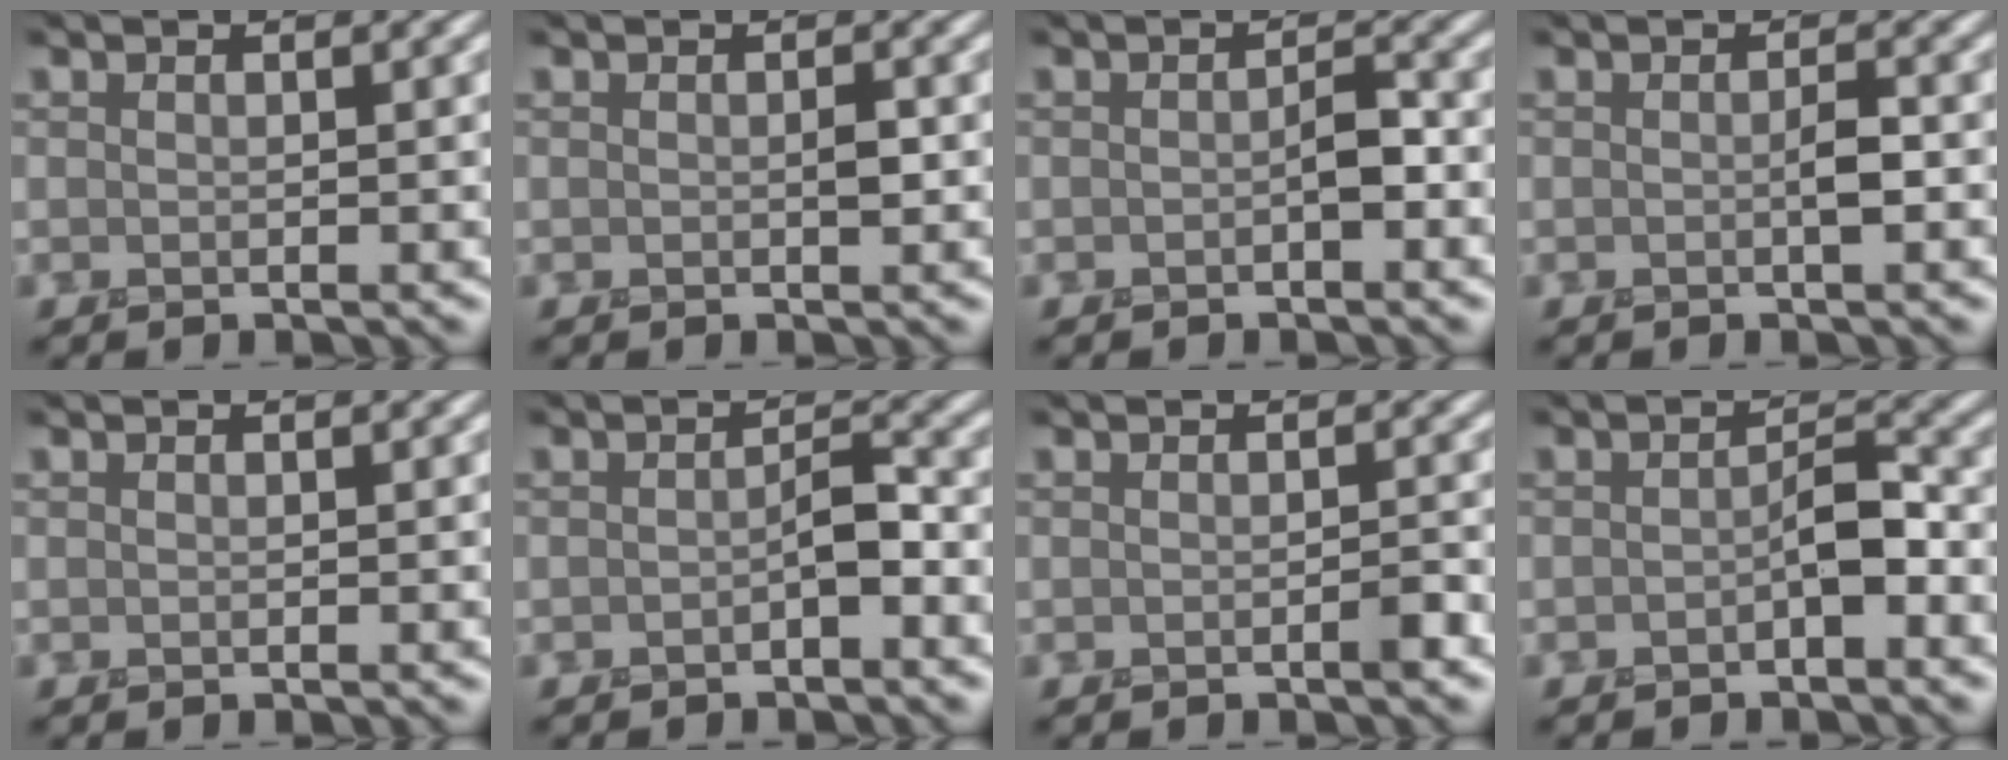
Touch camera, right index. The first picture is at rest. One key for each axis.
{"total": 0.6, "fx": 0.0, "fy": 0.1, "fz": 0.6, "tx": -0.014, "ty": 0.002, "tz": 0.000}
{"total": 1.3, "fx": -0.6, "fy": 0.4, "fz": 1.1, "tx": -0.022, "ty": 0.004, "tz": -0.011}
{"total": 1.0, "fx": -0.2, "fy": 0.0, "fz": 1.0, "tx": -0.021, "ty": 0.004, "tz": -0.005}
{"total": 0.0}
{"total": 1.6, "fx": -0.8, "fy": 0.4, "fz": 1.3, "tx": -0.025, "ty": 0.008, "tz": -0.015}
{"total": 1.0, "fx": -0.6, "fy": 0.1, "fz": 0.8, "tx": -0.014, "ty": 0.000, "tz": -0.011}
{"total": 2.0, "fx": -0.9, "fy": 0.6, "fz": 1.6, "tx": -0.032, "ty": 0.009, "tz": -0.017}